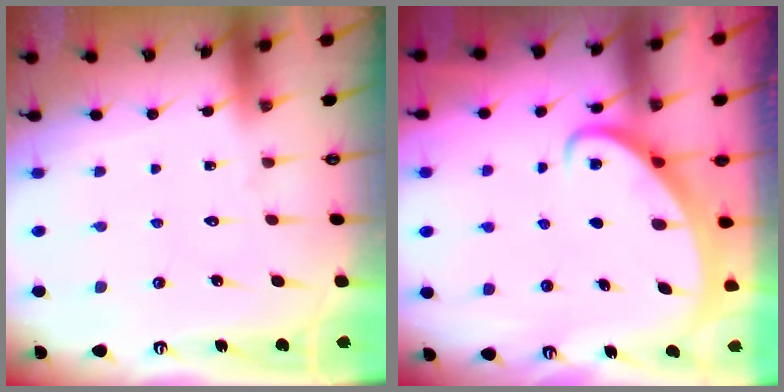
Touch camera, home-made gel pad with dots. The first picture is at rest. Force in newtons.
{"total": 2.2, "press": 2.2, "slide": 0.4}